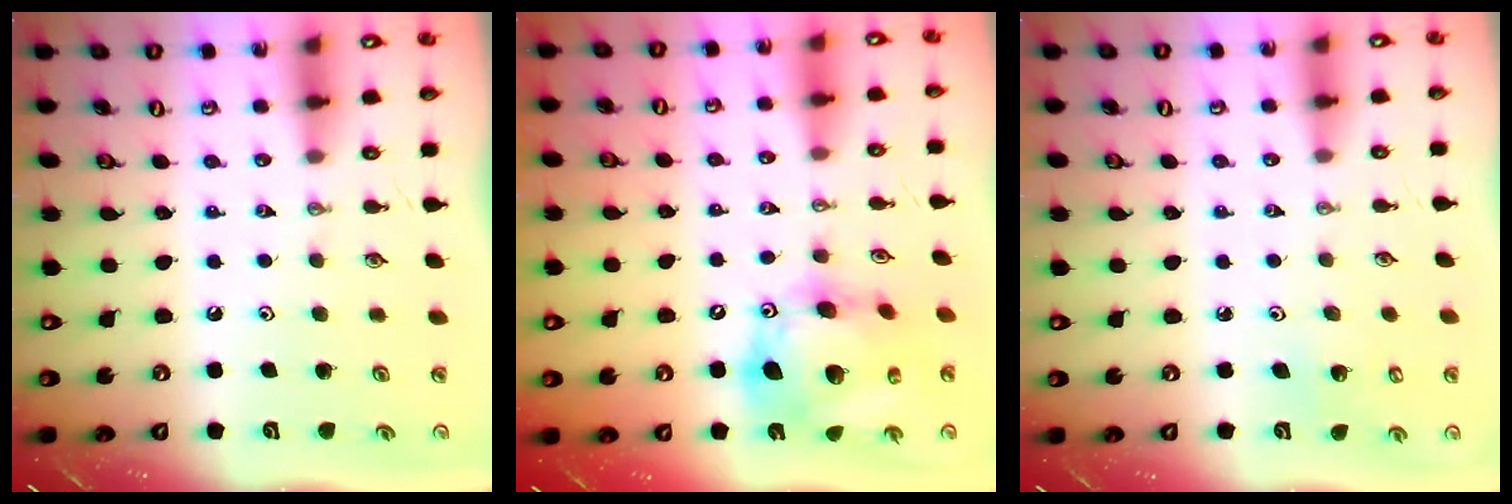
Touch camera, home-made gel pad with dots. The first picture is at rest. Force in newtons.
{"total": 18.7, "press": 18.5, "slide": 2.3}
{"total": 3.1, "press": 3.1, "slide": 0.2}